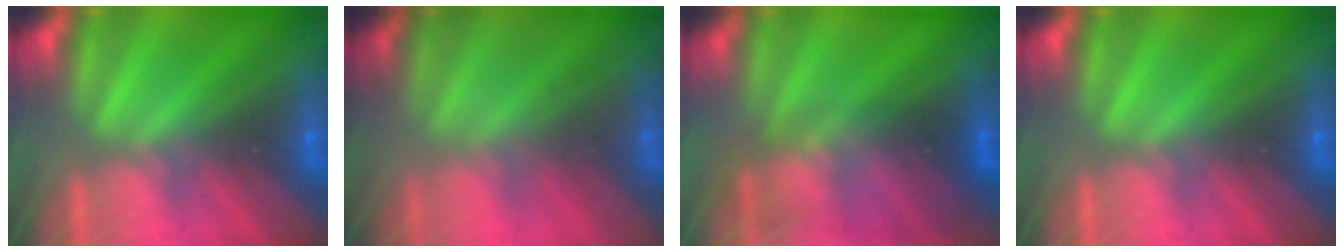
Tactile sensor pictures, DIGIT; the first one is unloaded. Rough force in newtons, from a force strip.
{"total": 1.6}
{"total": 2.7}
{"total": 0.0}